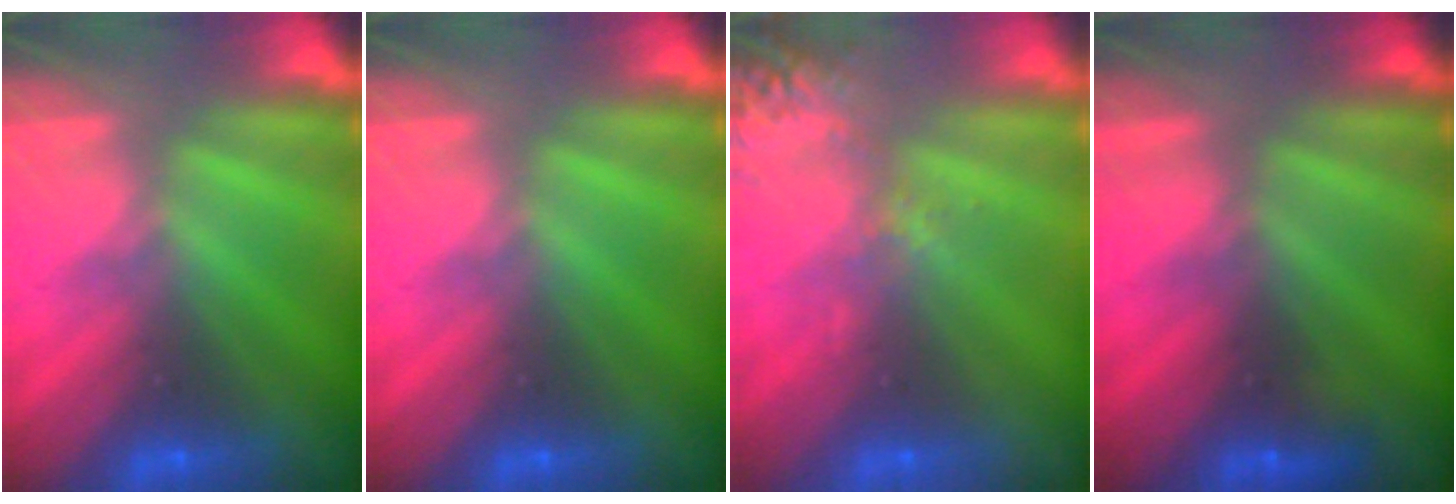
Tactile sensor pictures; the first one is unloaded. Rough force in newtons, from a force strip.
{"total": 0.0}
{"total": 2.6}
{"total": 1.5}